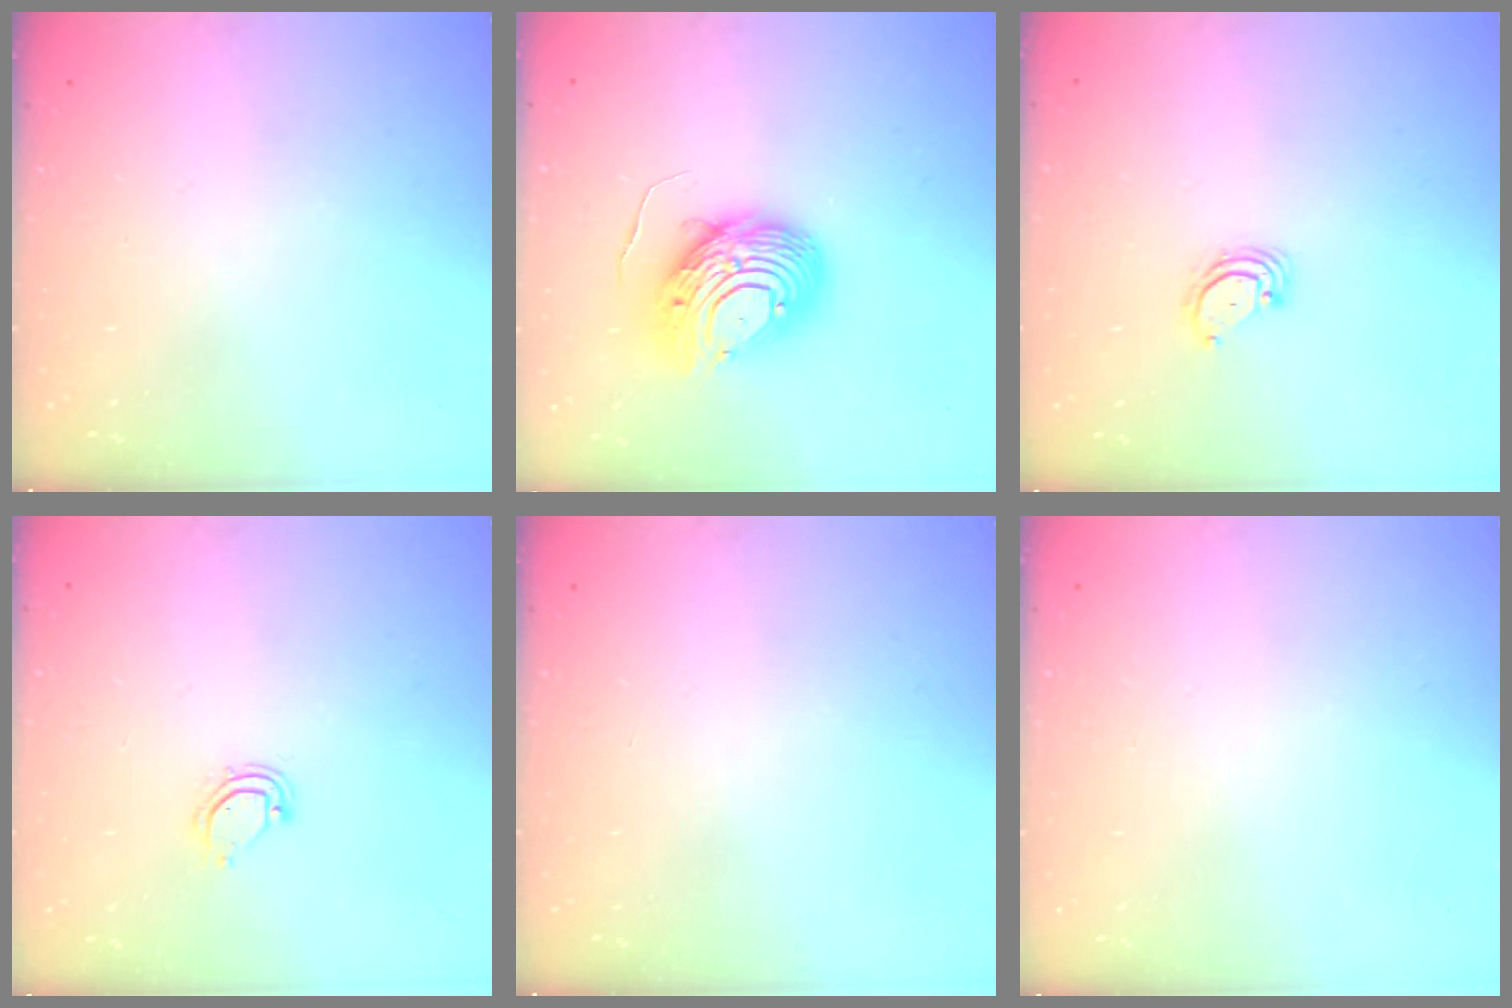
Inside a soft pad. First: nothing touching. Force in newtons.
{"total": 12.1, "press": 12.1, "slide": 1.4}
{"total": 2.8, "press": 2.8, "slide": 0.3}
{"total": 4.3, "press": 4.3, "slide": 0.3}
{"total": 0.0}
{"total": 0.0}